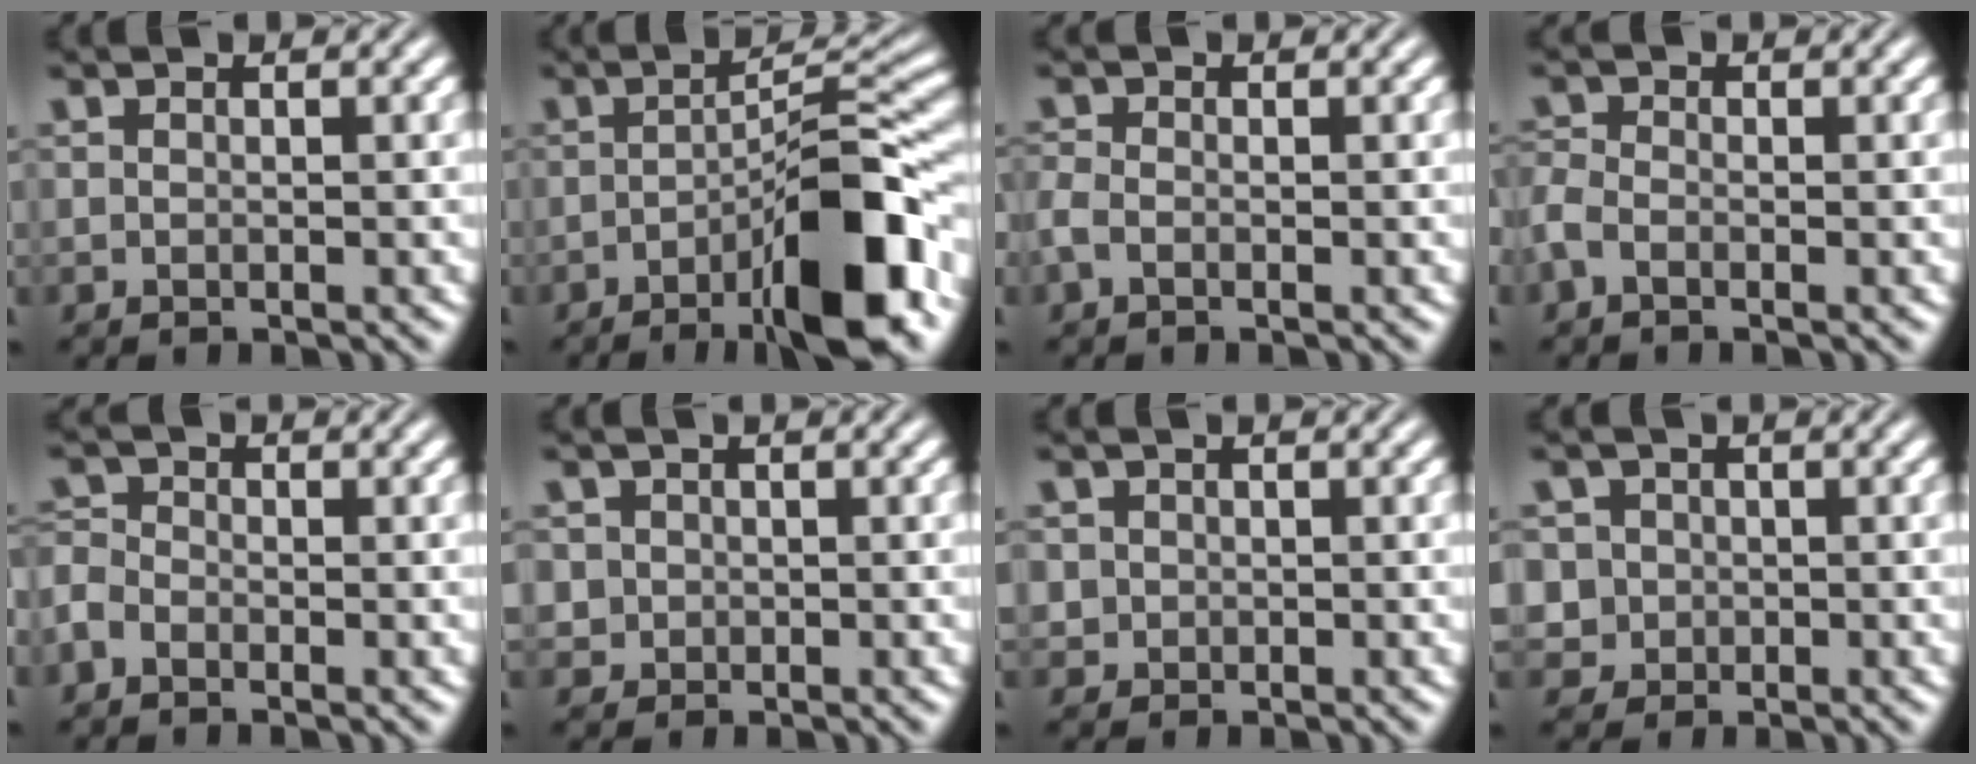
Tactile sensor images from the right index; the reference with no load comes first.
{"total": 8.8, "force": [-4.1, 0.8, 7.7], "torque": [-0.098, -0.005, -0.054]}
{"total": 1.0, "force": [-0.8, -0.1, 0.6], "torque": [-0.015, -0.006, -0.011]}
{"total": 1.3, "force": [-1.0, 0.4, 0.8], "torque": [-0.017, -0.008, -0.017]}
{"total": 1.4, "force": [-1.0, 0.8, 0.7], "torque": [-0.011, -0.010, -0.017]}
{"total": 2.7, "force": [-0.1, 2.6, 0.8], "torque": [-0.024, -0.011, 0.002]}
{"total": 2.1, "force": [0.0, 2.0, 0.6], "torque": [-0.019, -0.010, 0.003]}
{"total": 4.6, "force": [-0.4, 4.3, 1.6], "torque": [-0.039, -0.020, -0.002]}